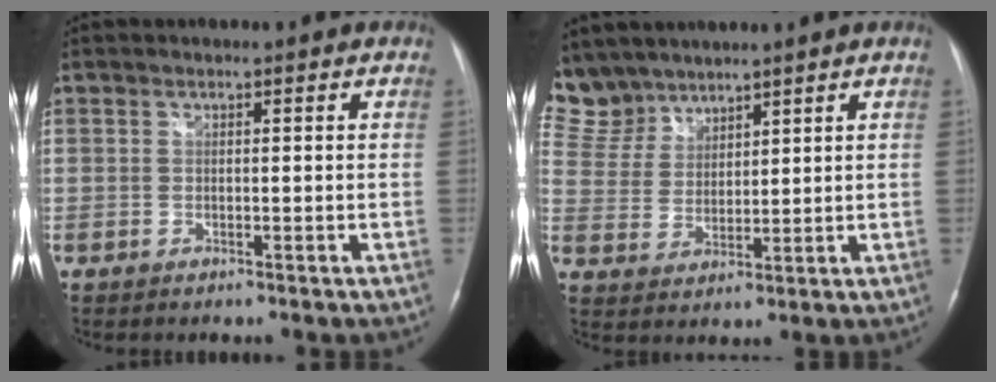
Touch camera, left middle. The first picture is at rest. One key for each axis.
{"total": 8.9, "fx": 8.0, "fy": 4.0, "fz": 0.2, "tx": -0.014, "ty": 0.012, "tz": 0.176}